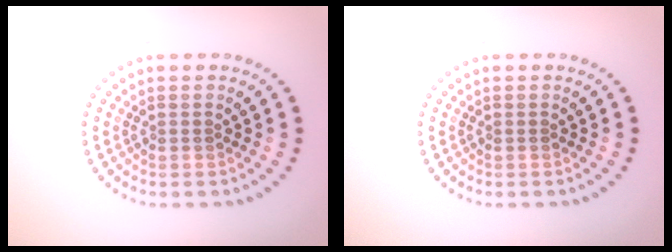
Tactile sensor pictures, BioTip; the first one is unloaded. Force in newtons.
{"total": 0.0}